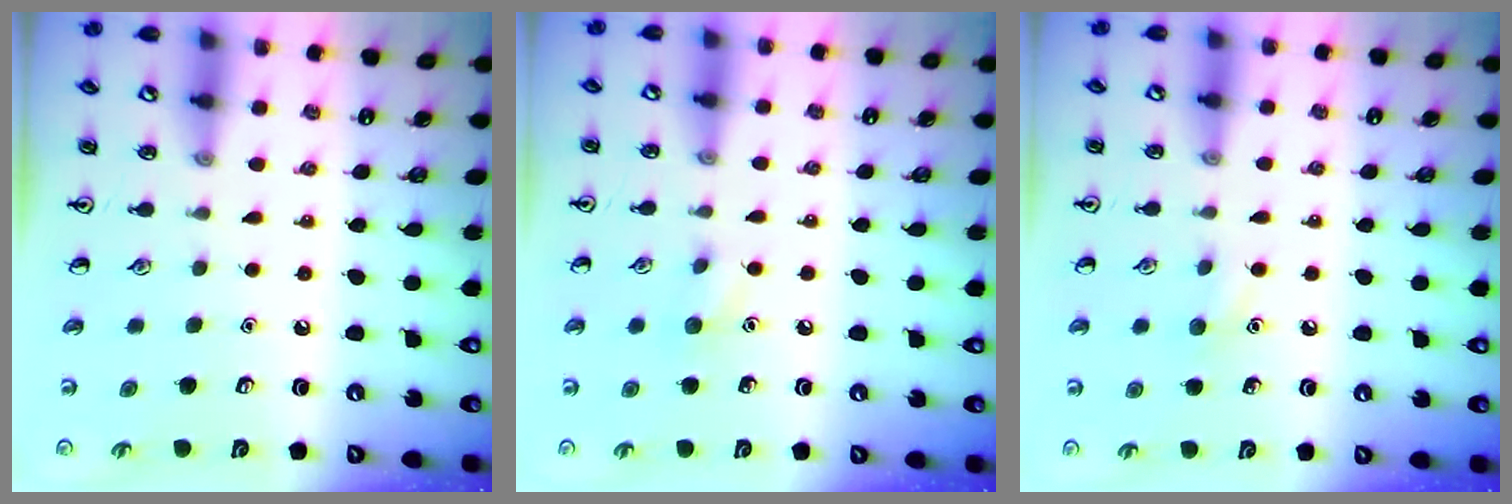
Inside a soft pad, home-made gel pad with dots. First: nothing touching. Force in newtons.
{"total": 6.3, "press": 6.0, "slide": 1.9}
{"total": 5.3, "press": 5.1, "slide": 1.4}